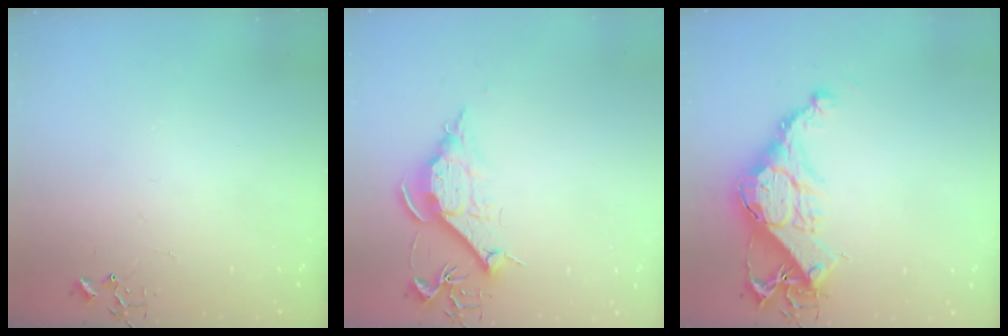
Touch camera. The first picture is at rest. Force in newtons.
{"total": 10.2, "press": 10.2, "slide": 1.0}
{"total": 15.7, "press": 15.7, "slide": 1.1}